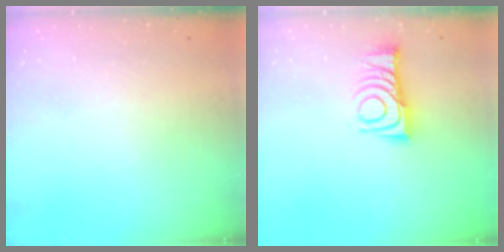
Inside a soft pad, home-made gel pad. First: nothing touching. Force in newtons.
{"total": 9.9, "press": 9.9, "slide": 0.8}